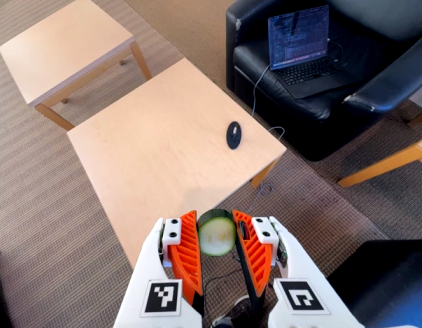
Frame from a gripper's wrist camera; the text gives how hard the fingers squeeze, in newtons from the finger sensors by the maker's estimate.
{"total": 12.1, "left": 12.1, "right": 12.1}